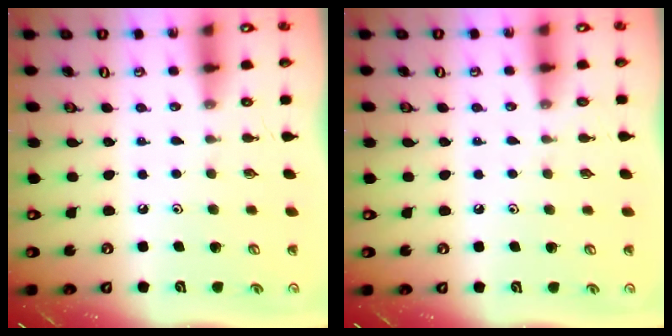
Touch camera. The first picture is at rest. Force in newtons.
{"total": 2.4, "press": 2.4, "slide": 0.4}